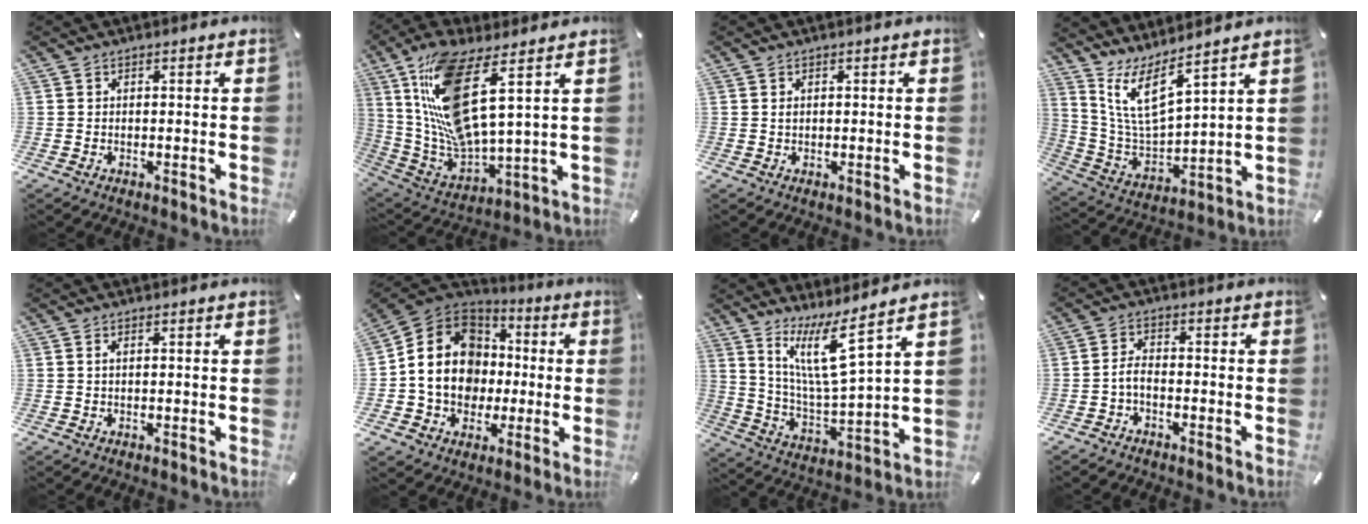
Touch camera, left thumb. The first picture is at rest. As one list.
[{"total": 16.8, "force": [7.6, 4.6, 14.3], "torque": [-0.323, -0.044, 0.121]}, {"total": 0.6, "force": [0.0, 0.6, 0.1], "torque": [-0.005, 0.002, 0.001]}, {"total": 11.4, "force": [7.9, 3.8, 7.3], "torque": [-0.180, -0.040, 0.144]}, {"total": 0.7, "force": [0.1, 0.1, 0.7], "torque": [-0.014, 0.000, 0.002]}, {"total": 16.2, "force": [-1.2, 14.0, 8.0], "torque": [-0.176, 0.019, -0.018]}, {"total": 13.3, "force": [8.9, 1.8, 9.7], "torque": [-0.200, -0.043, 0.150]}, {"total": 3.3, "force": [-1.8, 1.8, 2.2], "torque": [-0.061, 0.005, -0.039]}]